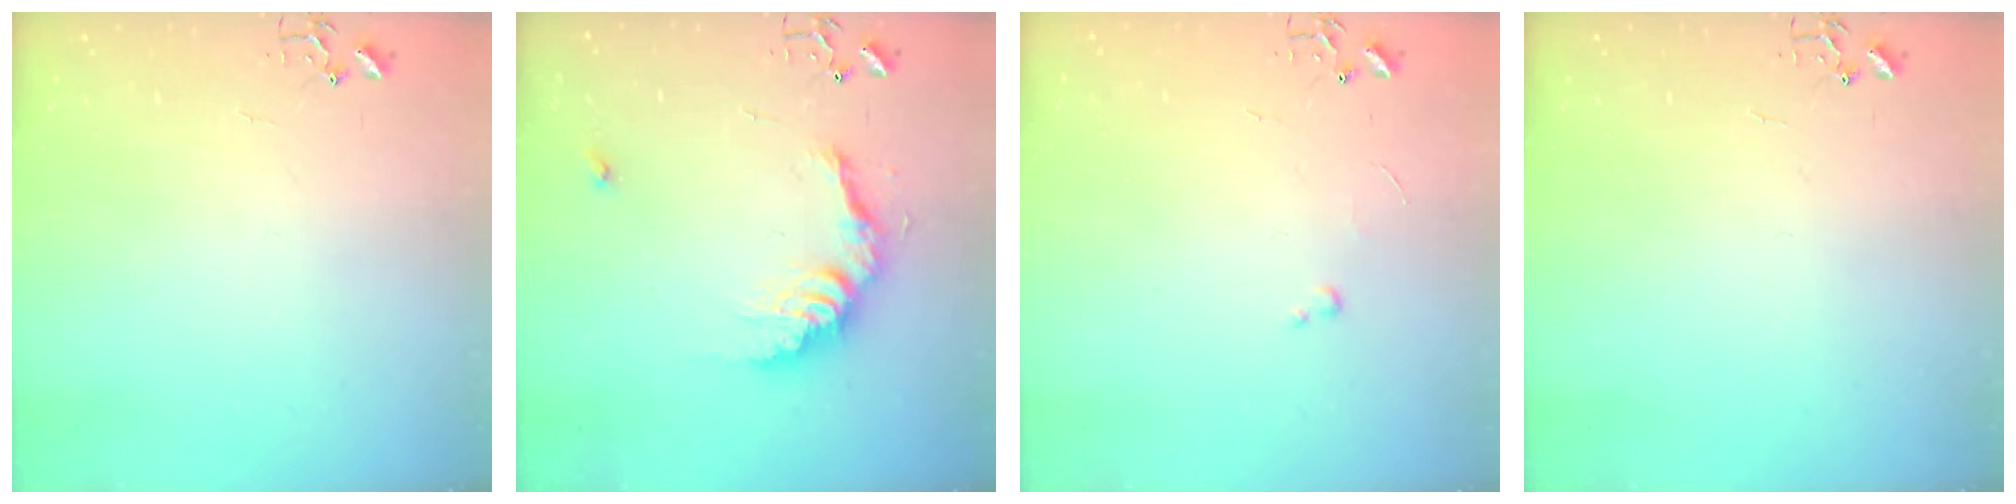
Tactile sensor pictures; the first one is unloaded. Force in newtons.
{"total": 15.2, "press": 15.2, "slide": 0.9}
{"total": 2.0, "press": 2.0, "slide": 0.3}
{"total": 0.0}